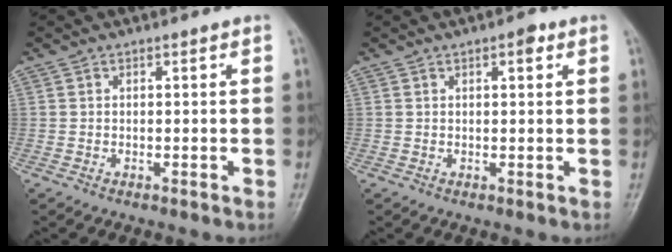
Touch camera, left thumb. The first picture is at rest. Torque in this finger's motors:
{"motor_torque": [-0.30, 0.02, 0.04, 0.00, 0.06]}